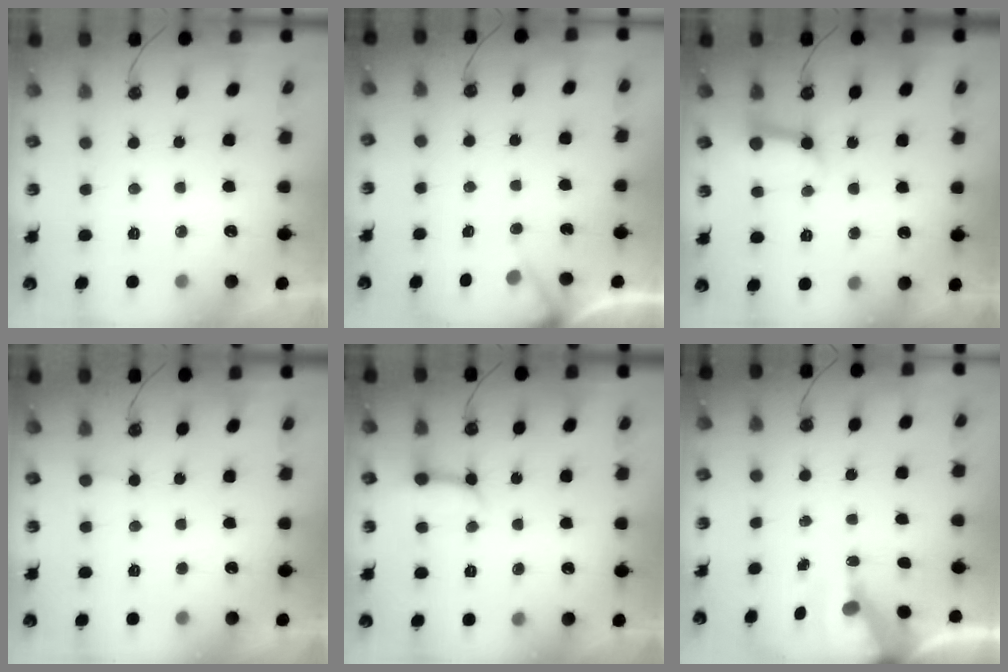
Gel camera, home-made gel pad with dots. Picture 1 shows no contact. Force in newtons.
{"total": 3.6, "press": 3.6, "slide": 0.1}
{"total": 9.3, "press": 9.2, "slide": 1.1}
{"total": 1.7, "press": 1.7, "slide": 0.3}
{"total": 7.9, "press": 7.8, "slide": 0.9}
{"total": 7.7, "press": 7.7, "slide": 0.9}